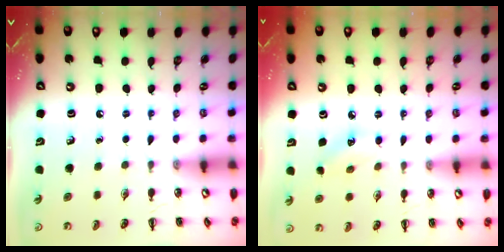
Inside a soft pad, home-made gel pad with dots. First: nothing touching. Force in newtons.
{"total": 5.4, "press": 5.2, "slide": 1.5}